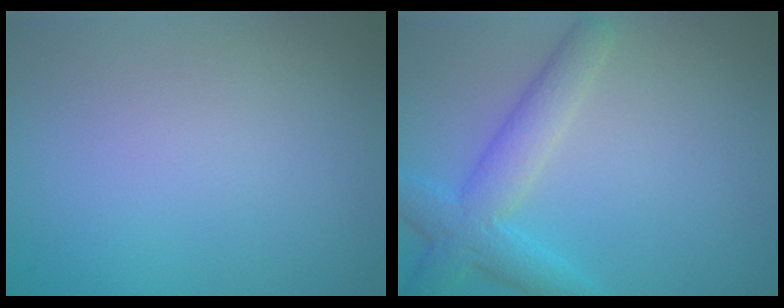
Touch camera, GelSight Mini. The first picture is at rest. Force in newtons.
{"total": 4.3, "press": 4.3, "slide": 0.3}